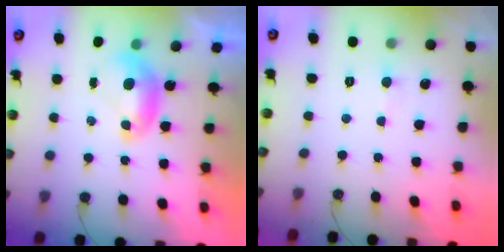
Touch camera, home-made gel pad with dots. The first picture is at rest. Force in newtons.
{"total": 1.3, "press": 1.1, "slide": 0.6}